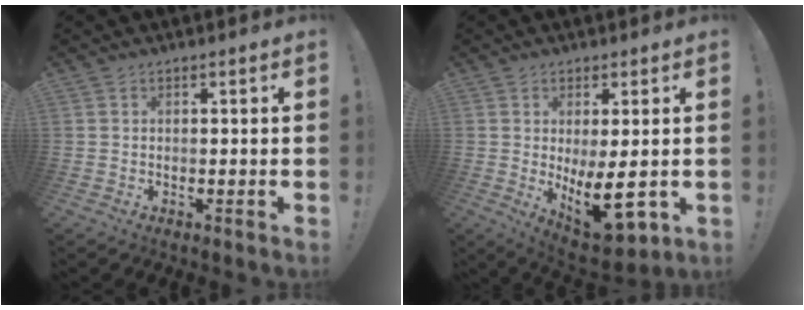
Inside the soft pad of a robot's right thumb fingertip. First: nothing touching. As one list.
[{"total": 12.6, "force": [-0.7, 4.5, 11.8], "torque": [-0.178, -0.024, 0.000]}]